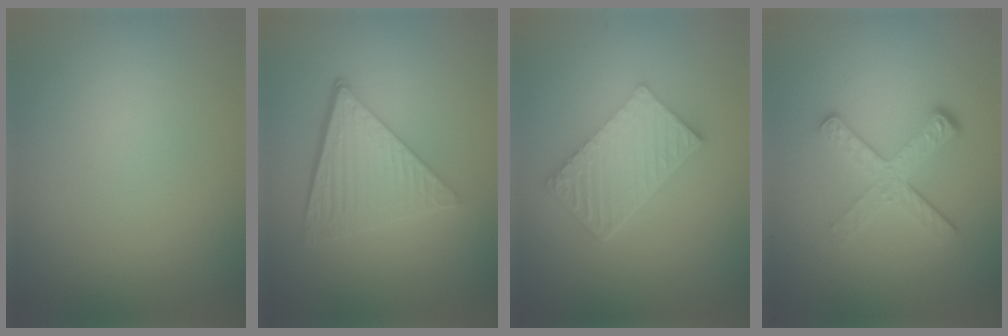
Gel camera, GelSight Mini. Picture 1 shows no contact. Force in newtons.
{"total": 5.4, "press": 3.9, "slide": 3.7}
{"total": 6.1, "press": 4.4, "slide": 4.2}
{"total": 4.2, "press": 2.7, "slide": 3.3}